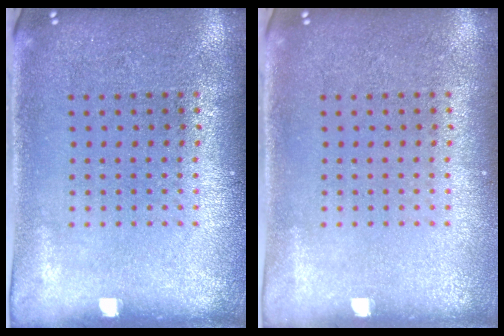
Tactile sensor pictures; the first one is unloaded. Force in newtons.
{"total": 0.0}